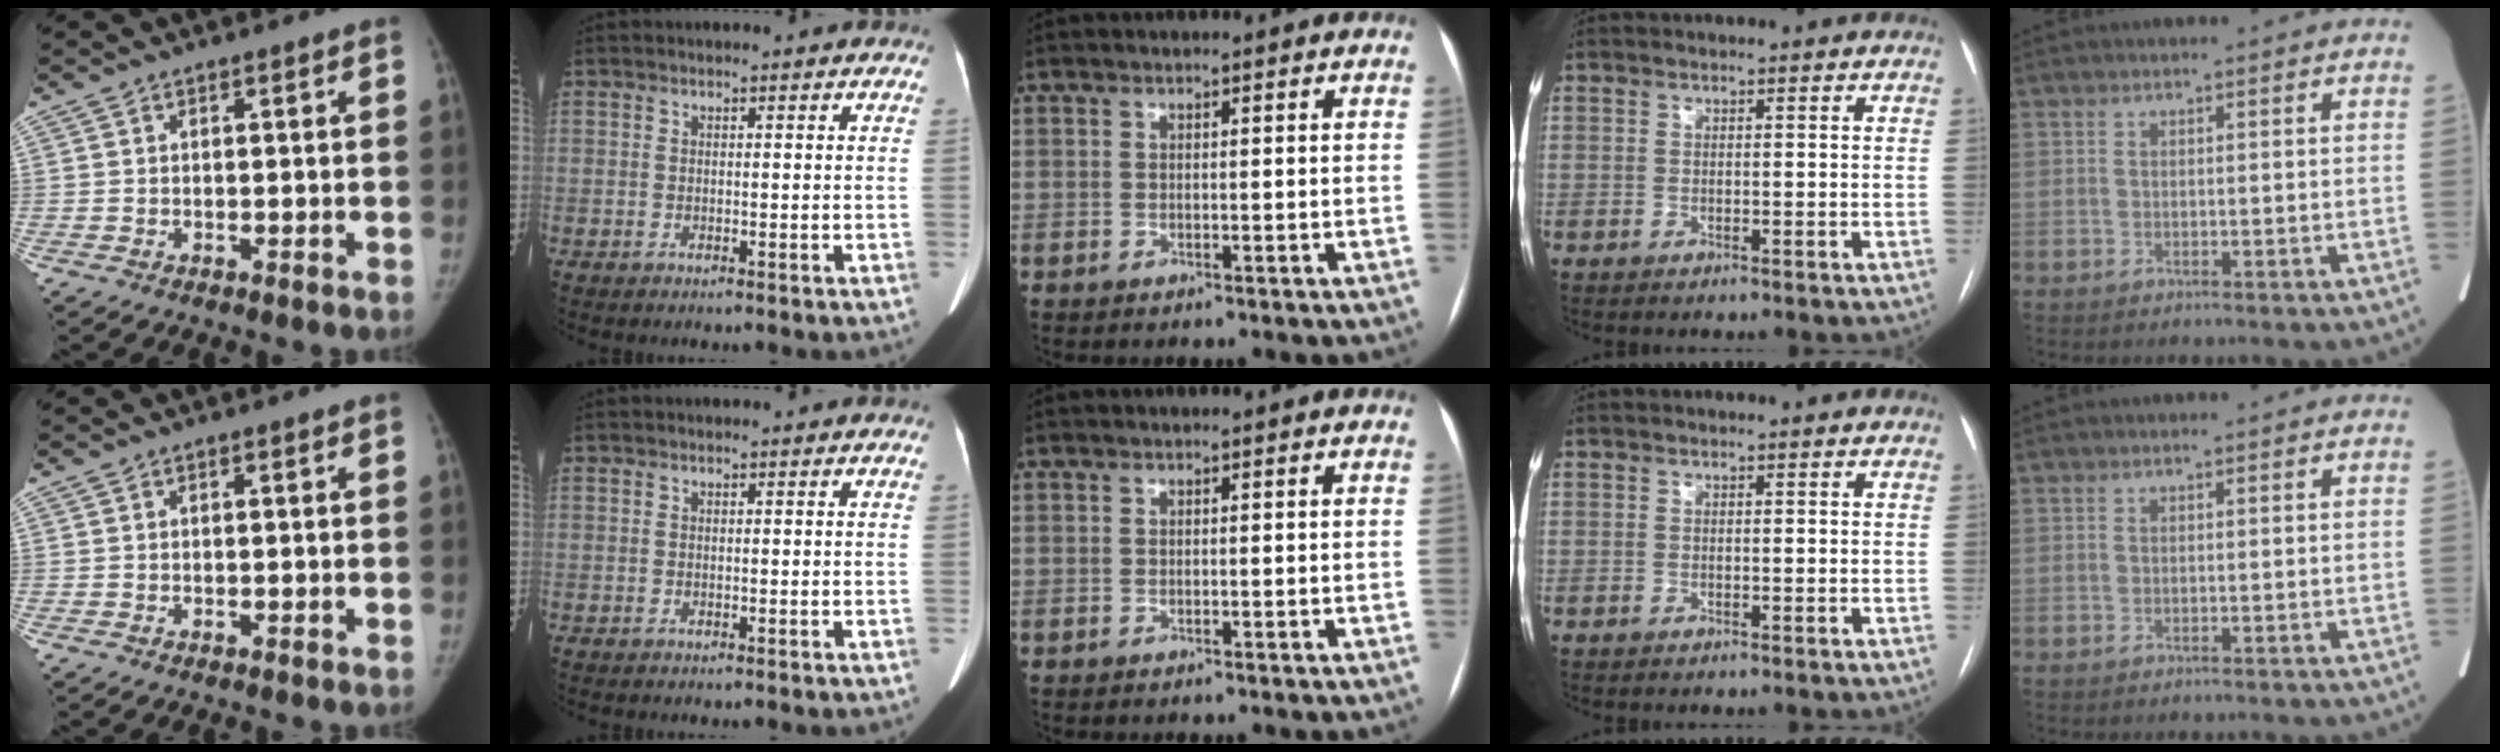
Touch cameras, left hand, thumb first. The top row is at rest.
{}